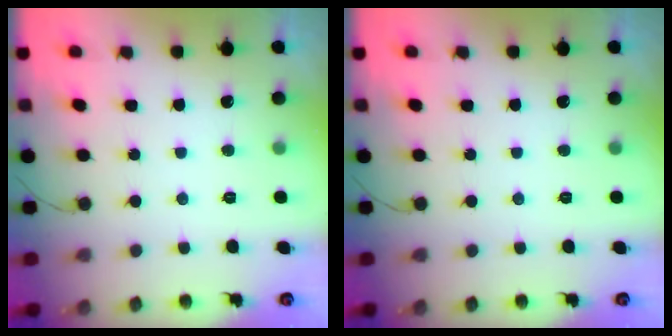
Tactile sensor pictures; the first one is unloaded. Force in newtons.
{"total": 0.0}